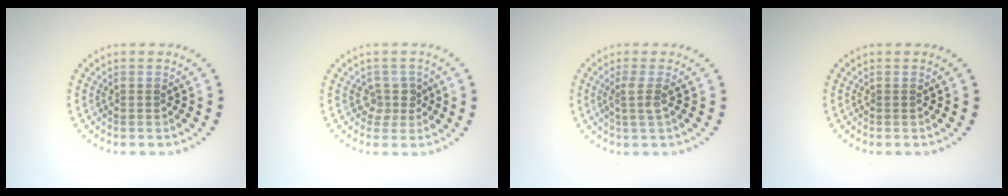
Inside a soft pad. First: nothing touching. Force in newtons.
{"total": 1.9, "press": 1.4, "slide": 1.3}
{"total": 1.8, "press": 1.3, "slide": 1.3}
{"total": 0.0}